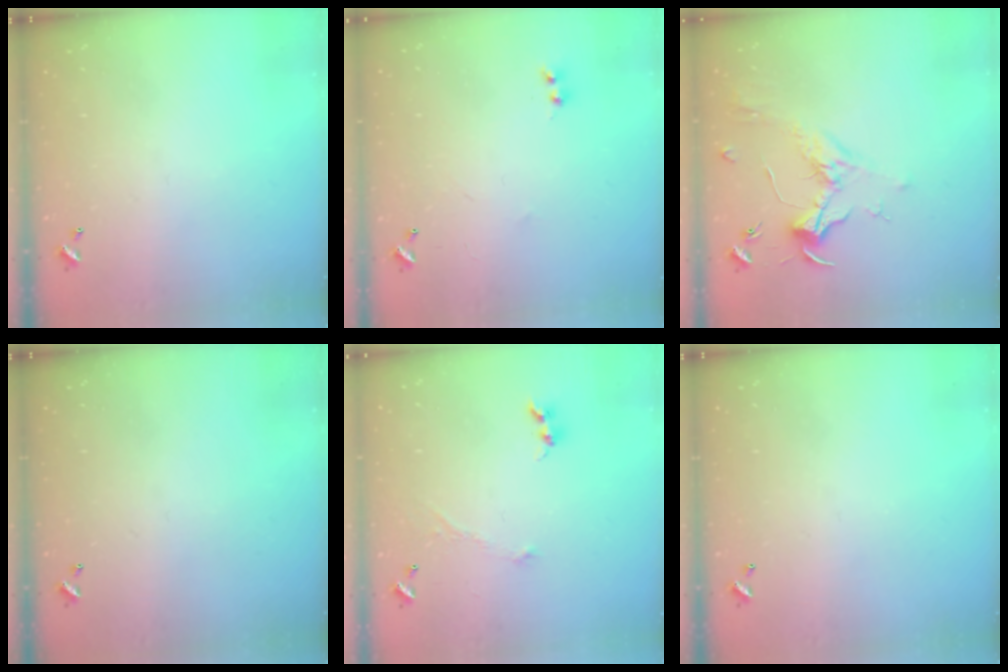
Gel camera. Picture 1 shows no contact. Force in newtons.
{"total": 2.0, "press": 2.0, "slide": 0.5}
{"total": 1.8, "press": 1.6, "slide": 0.8}
{"total": 0.0}
{"total": 1.2, "press": 1.2, "slide": 0.1}
{"total": 0.0}